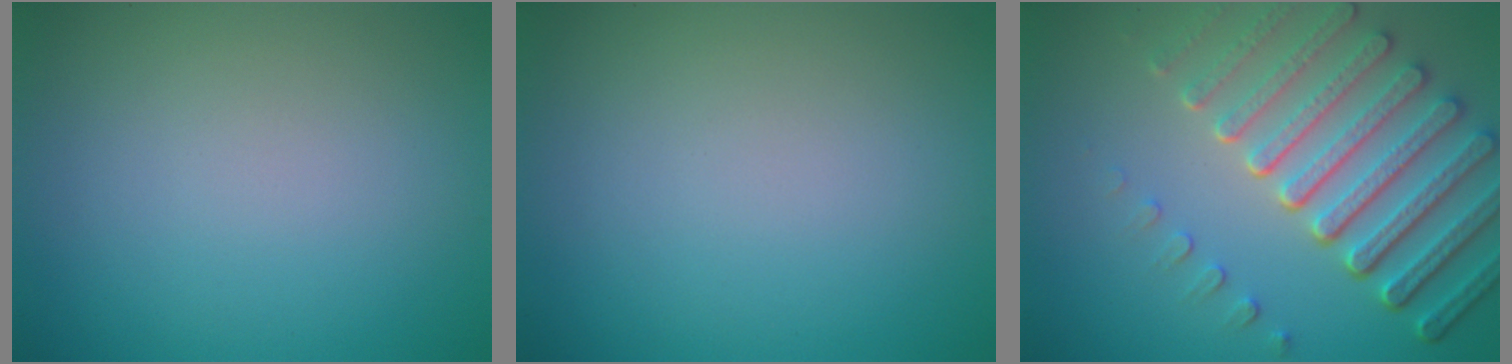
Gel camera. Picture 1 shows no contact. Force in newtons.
{"total": 0.0}
{"total": 7.8, "press": 5.8, "slide": 5.3}